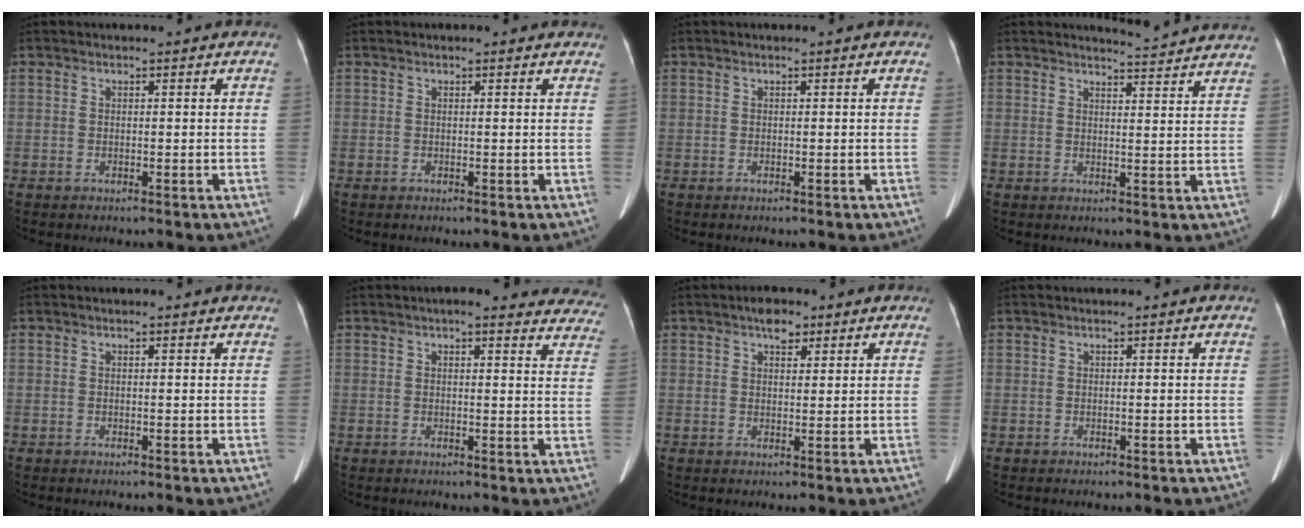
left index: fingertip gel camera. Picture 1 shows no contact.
{"total": 1.1, "force": [1.0, 0.4, 0.3], "torque": [-0.013, 0.002, 0.003]}
{"total": 0.0}
{"total": 7.0, "force": [6.9, -0.2, 0.7], "torque": [-0.020, -0.010, 0.070]}
{"total": 1.1, "force": [1.1, 0.3, 0.3], "torque": [-0.013, 0.003, 0.004]}
{"total": 15.8, "force": [14.4, 3.6, 5.3], "torque": [-0.023, -0.018, 0.133]}
{"total": 3.0, "force": [1.9, 1.4, 1.8], "torque": [-0.033, 0.007, 0.029]}
{"total": 0.0}